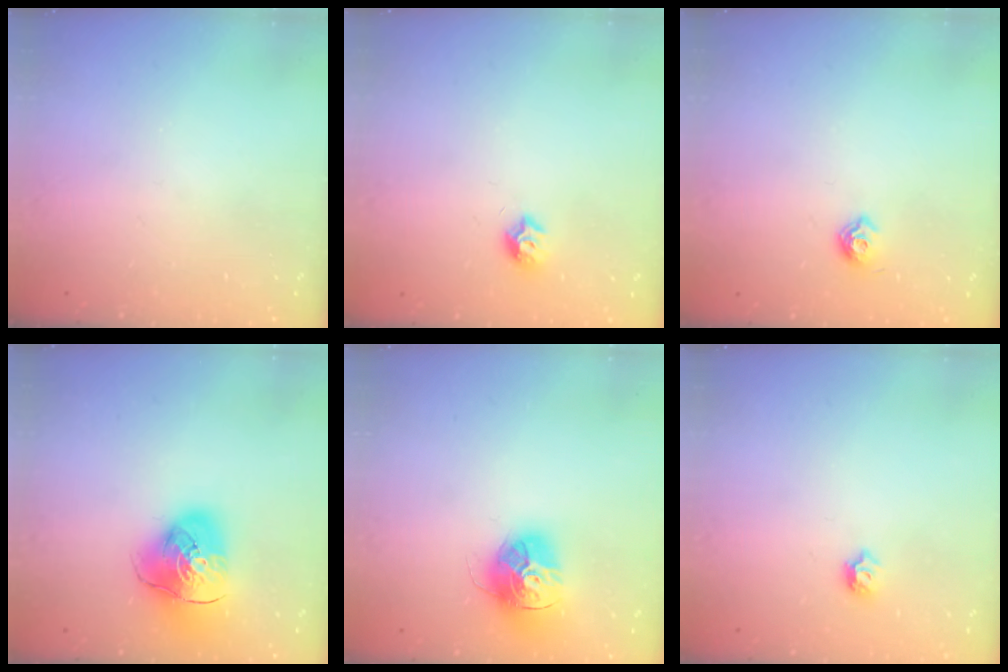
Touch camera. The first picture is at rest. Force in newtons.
{"total": 7.4, "press": 7.3, "slide": 0.8}
{"total": 6.7, "press": 6.7, "slide": 0.8}
{"total": 14.3, "press": 14.1, "slide": 2.2}
{"total": 14.9, "press": 14.9, "slide": 1.2}
{"total": 5.1, "press": 5.0, "slide": 0.9}